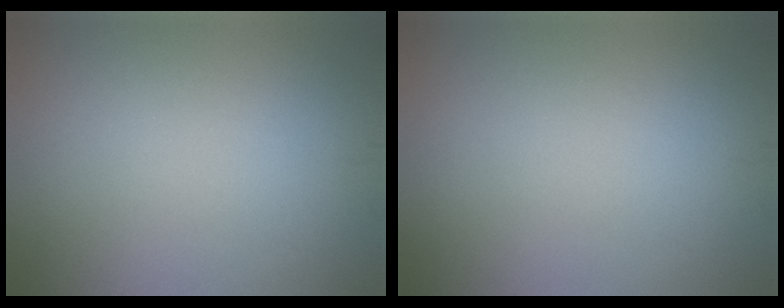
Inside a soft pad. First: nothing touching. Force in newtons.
{"total": 0.0}